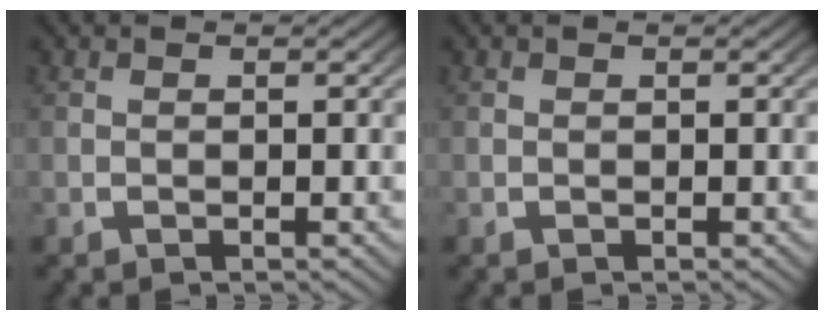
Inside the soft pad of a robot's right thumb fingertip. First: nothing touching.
{"total": 0.0}